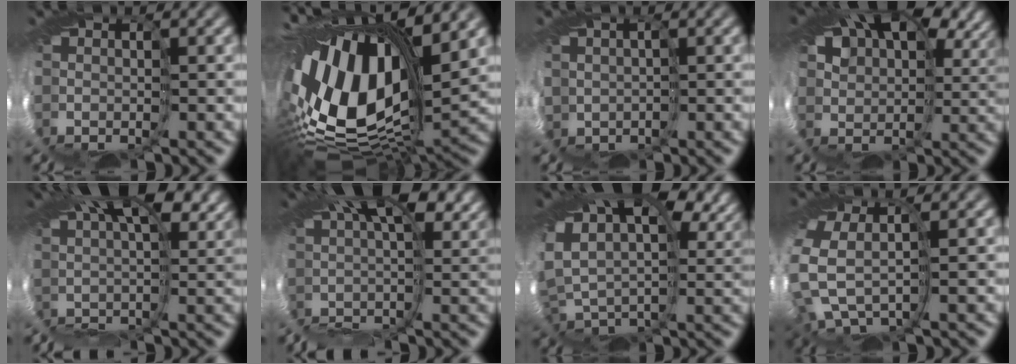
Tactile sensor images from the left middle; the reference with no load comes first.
{"total": 15.1, "force": [3.4, 8.2, 12.2], "torque": [-0.258, 0.011, 0.055]}
{"total": 5.9, "force": [-0.1, 5.5, 2.0], "torque": [-0.069, -0.005, -0.022]}
{"total": 14.5, "force": [8.9, 9.1, 7.1], "torque": [-0.171, 0.059, 0.155]}
{"total": 8.2, "force": [3.6, 2.8, 6.8], "torque": [-0.076, 0.040, 0.047]}
{"total": 7.7, "force": [2.4, 2.9, 6.8], "torque": [-0.068, 0.027, 0.024]}
{"total": 13.6, "force": [7.9, 7.4, 8.2], "torque": [-0.171, 0.041, 0.153]}
{"total": 4.6, "force": [-0.4, 3.0, 3.6], "torque": [-0.153, -0.016, -0.010]}